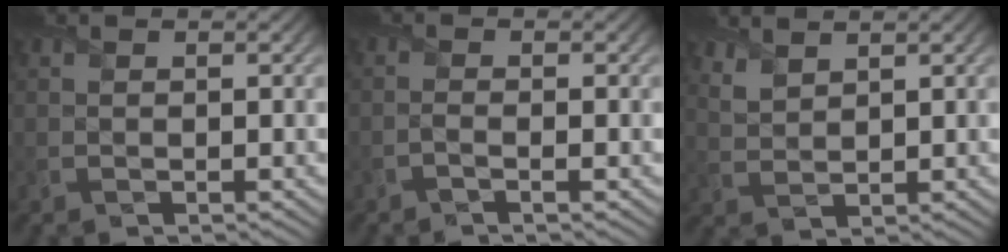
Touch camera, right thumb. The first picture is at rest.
{"total": 1.1, "force": [-0.7, 0.1, 0.9], "torque": [-0.018, 0.001, -0.017]}
{"total": 3.1, "force": [2.6, 1.1, 1.4], "torque": [-0.034, -0.003, 0.060]}